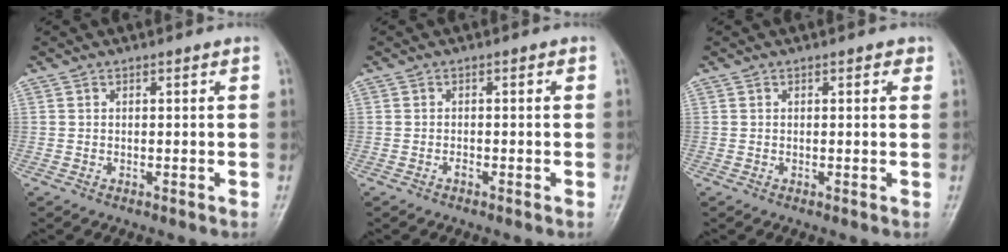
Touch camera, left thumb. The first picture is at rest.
{"total": 0.8, "force": [-0.5, 0.4, 0.5], "torque": [-0.004, 0.002, -0.012]}
{"total": 1.3, "force": [0.6, 0.7, 0.9], "torque": [-0.002, 0.000, 0.003]}